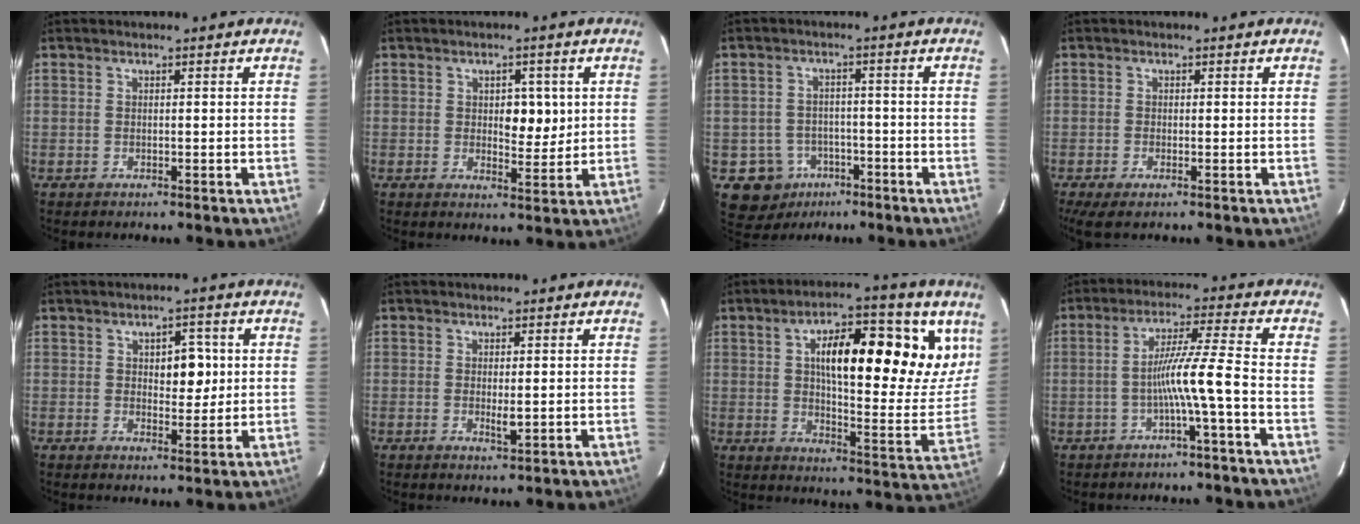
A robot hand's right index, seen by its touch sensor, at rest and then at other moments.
{"total": 4.7, "force": [1.0, 2.5, 3.8], "torque": [-0.046, -0.001, 0.018]}
{"total": 7.1, "force": [-3.0, 6.4, 1.0], "torque": [-0.024, 0.010, -0.035]}
{"total": 3.6, "force": [-2.0, 1.3, 2.7], "torque": [-0.054, -0.008, -0.030]}
{"total": 4.7, "force": [1.0, 2.6, 3.8], "torque": [-0.049, 0.005, 0.018]}
{"total": 2.0, "force": [-0.2, 0.5, 1.9], "torque": [-0.034, -0.004, -0.002]}
{"total": 22.1, "force": [8.7, 6.3, 19.4], "torque": [-0.274, 0.023, 0.130]}
{"total": 6.8, "force": [-2.2, -1.6, 6.3], "torque": [-0.112, 0.014, -0.040]}